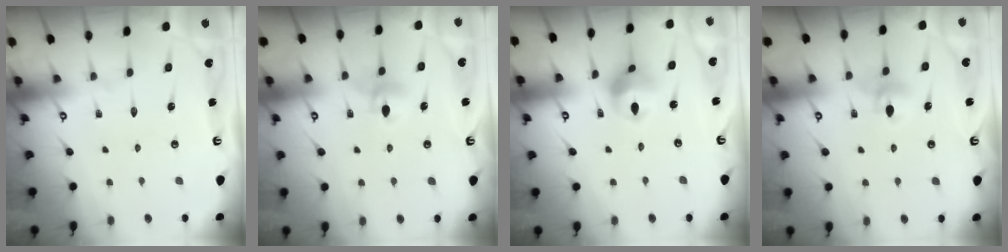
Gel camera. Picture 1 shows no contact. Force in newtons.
{"total": 5.6, "press": 5.5, "slide": 0.7}
{"total": 8.2, "press": 8.2, "slide": 0.6}
{"total": 5.6, "press": 5.5, "slide": 0.7}